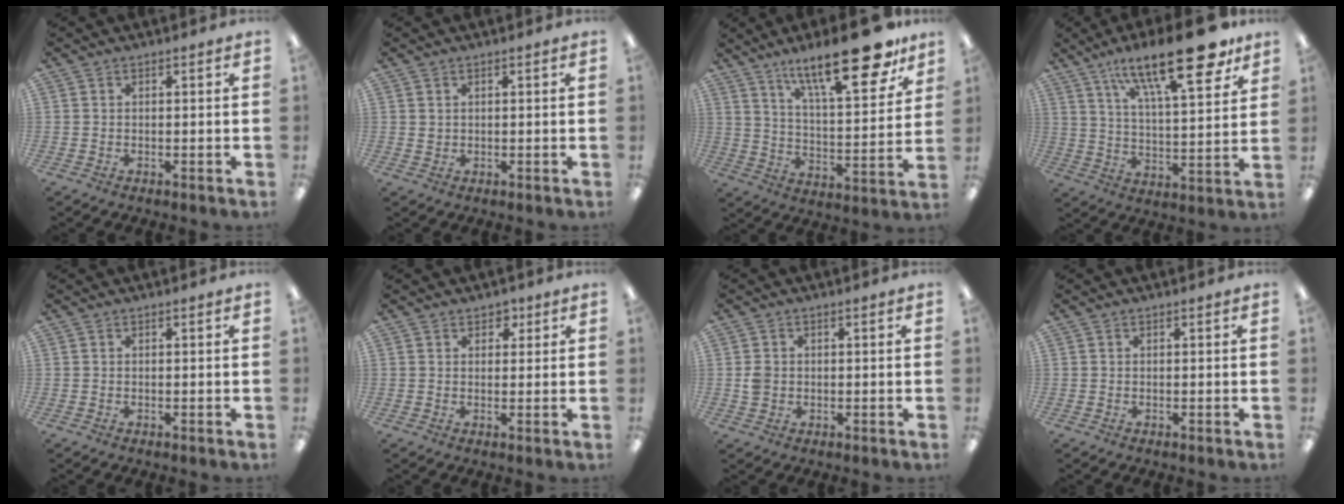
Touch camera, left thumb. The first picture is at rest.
{"total": 1.0, "force": [0.8, 0.6, 0.2], "torque": [-0.006, 0.001, 0.014]}
{"total": 23.4, "force": [15.9, 7.2, 15.6], "torque": [-0.224, -0.102, 0.256]}
{"total": 22.8, "force": [14.2, 7.5, 16.2], "torque": [-0.243, -0.074, 0.227]}
{"total": 0.0}
{"total": 2.7, "force": [1.8, 1.8, 1.0], "torque": [-0.008, -0.004, 0.029]}
{"total": 2.5, "force": [0.1, 2.3, 1.2], "torque": [-0.015, 0.001, 0.000]}
{"total": 0.0}